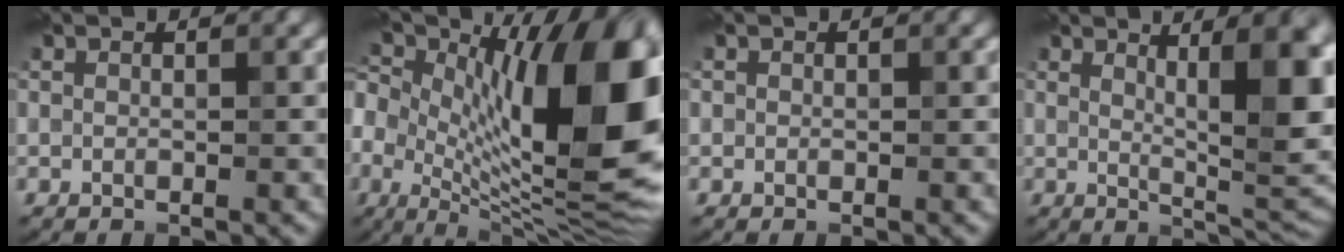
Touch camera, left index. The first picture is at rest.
{"total": 18.4, "force": [2.3, 8.6, 16.1], "torque": [-0.233, 0.014, 0.034]}
{"total": 0.5, "force": [0.2, 0.5, 0.1], "torque": [0.002, 0.004, -0.003]}
{"total": 10.4, "force": [2.8, 2.9, 9.6], "torque": [-0.111, 0.004, 0.049]}